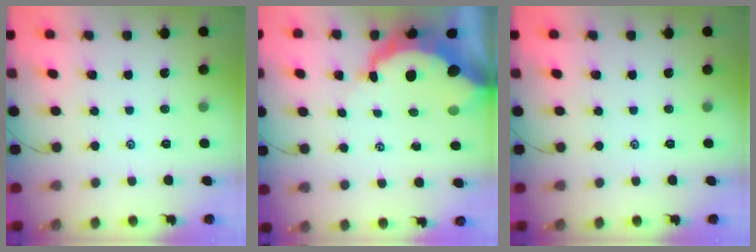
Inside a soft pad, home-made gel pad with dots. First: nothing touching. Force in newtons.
{"total": 10.2, "press": 10.1, "slide": 1.2}
{"total": 0.0}